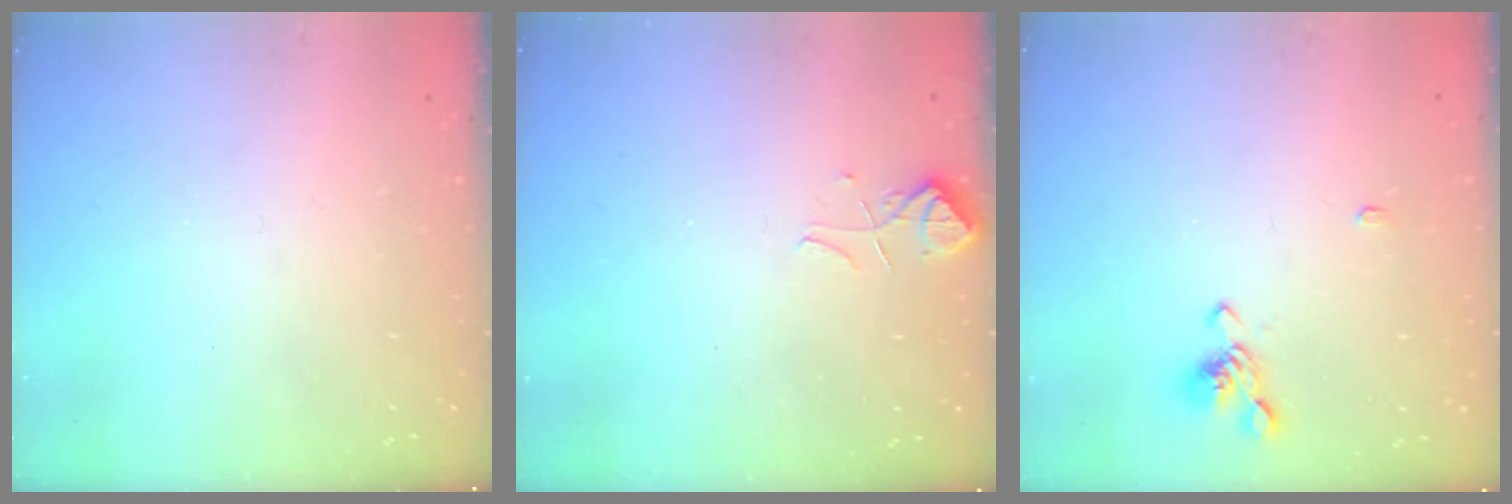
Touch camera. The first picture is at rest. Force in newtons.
{"total": 3.0, "press": 3.0, "slide": 0.5}
{"total": 1.1, "press": 0.7, "slide": 0.9}